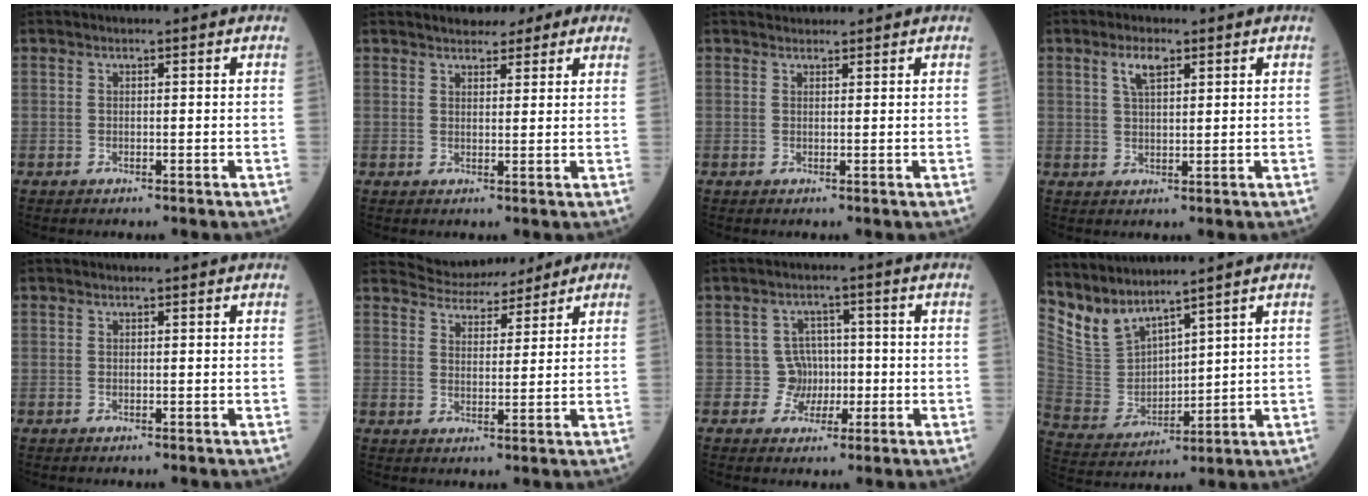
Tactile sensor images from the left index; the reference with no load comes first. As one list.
[{"total": 7.1, "force": [5.6, 2.8, 3.4], "torque": [-0.040, 0.025, 0.067]}, {"total": 1.4, "force": [1.3, 0.3, 0.0], "torque": [-0.009, 0.015, 0.024]}, {"total": 3.5, "force": [1.9, 1.2, 2.7], "torque": [-0.059, 0.008, 0.038]}, {"total": 0.0}, {"total": 7.4, "force": [6.9, 2.5, 1.3], "torque": [-0.026, 0.021, 0.105]}, {"total": 4.1, "force": [-0.9, 4.0, 0.3], "torque": [0.006, 0.008, -0.016]}, {"total": 8.0, "force": [7.6, 1.0, 2.4], "torque": [-0.080, -0.002, 0.177]}]